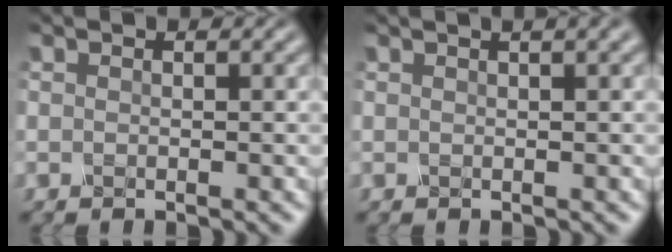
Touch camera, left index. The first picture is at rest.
{"total": 2.1, "force": [1.2, 0.6, 1.6], "torque": [-0.014, 0.007, 0.005]}